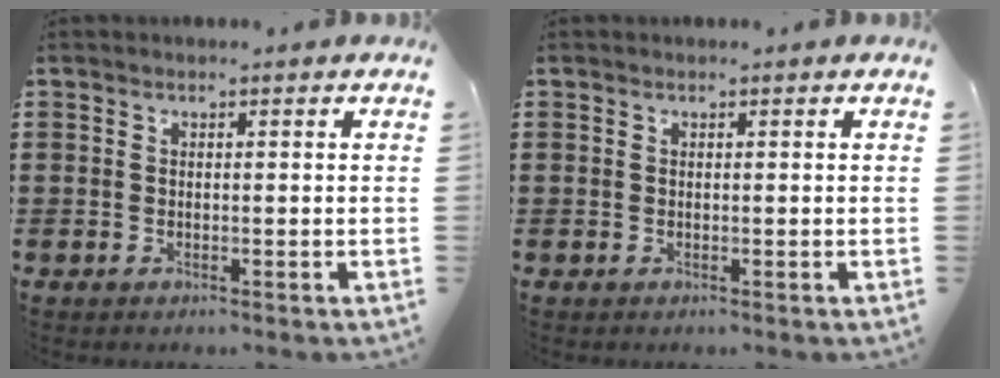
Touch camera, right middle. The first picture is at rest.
{"total": 0.0}